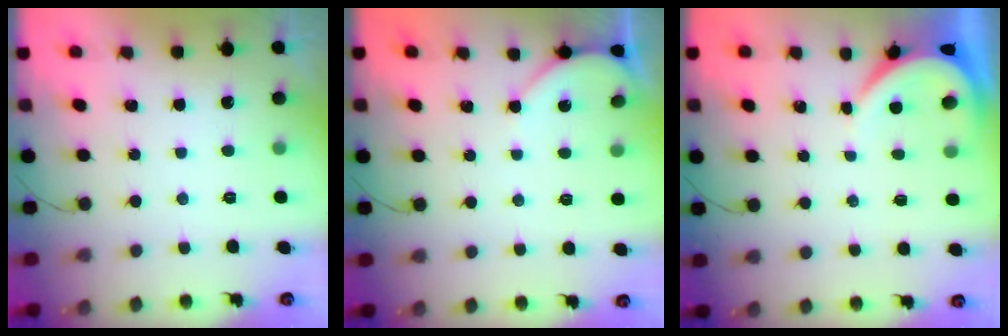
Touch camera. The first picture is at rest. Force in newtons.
{"total": 4.1, "press": 4.1, "slide": 0.2}
{"total": 3.6, "press": 3.5, "slide": 0.5}